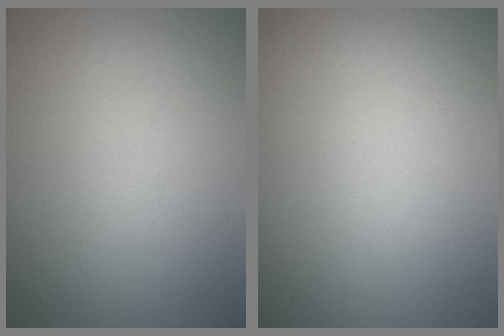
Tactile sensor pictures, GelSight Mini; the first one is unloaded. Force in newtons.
{"total": 0.0}